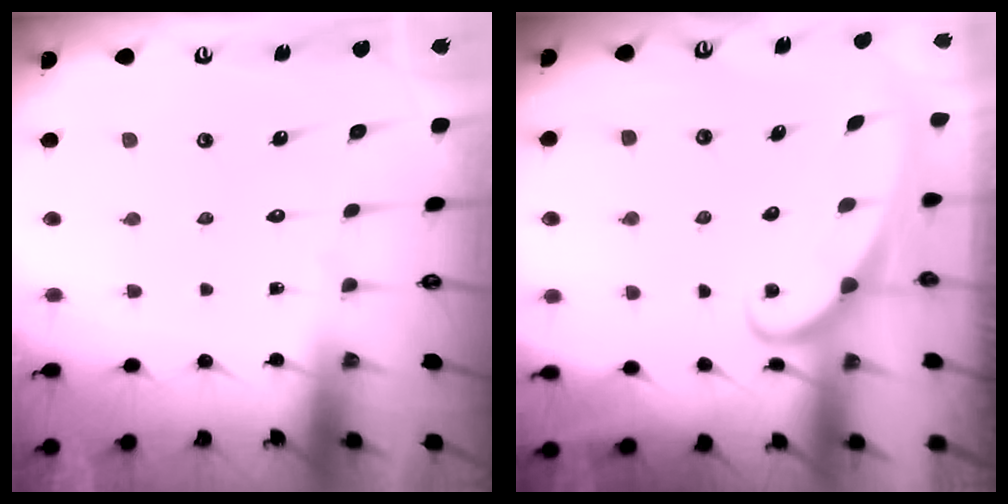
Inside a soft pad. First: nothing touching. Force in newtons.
{"total": 2.4, "press": 2.4, "slide": 0.3}